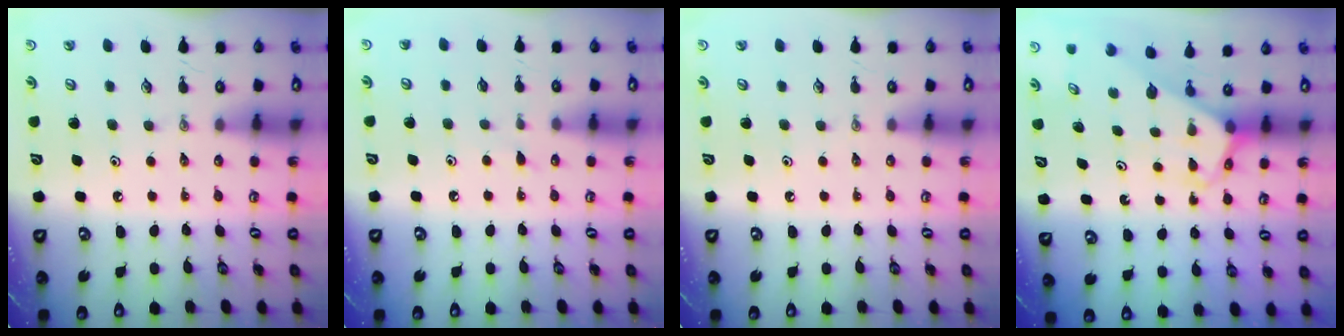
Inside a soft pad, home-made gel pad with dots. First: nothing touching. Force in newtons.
{"total": 6.1, "press": 6.1, "slide": 0.5}
{"total": 0.0}
{"total": 3.2, "press": 3.2, "slide": 0.2}